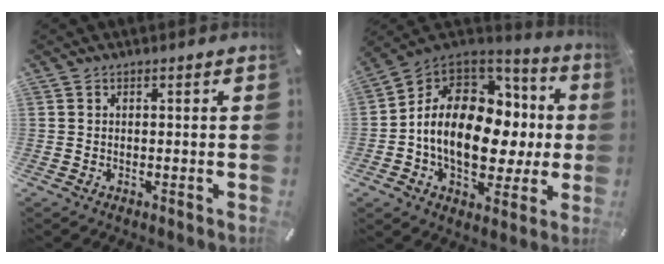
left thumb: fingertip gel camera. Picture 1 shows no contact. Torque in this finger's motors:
{"motor_torque": [1.62, 3.39, 2.77, 0.00, 0.29]}